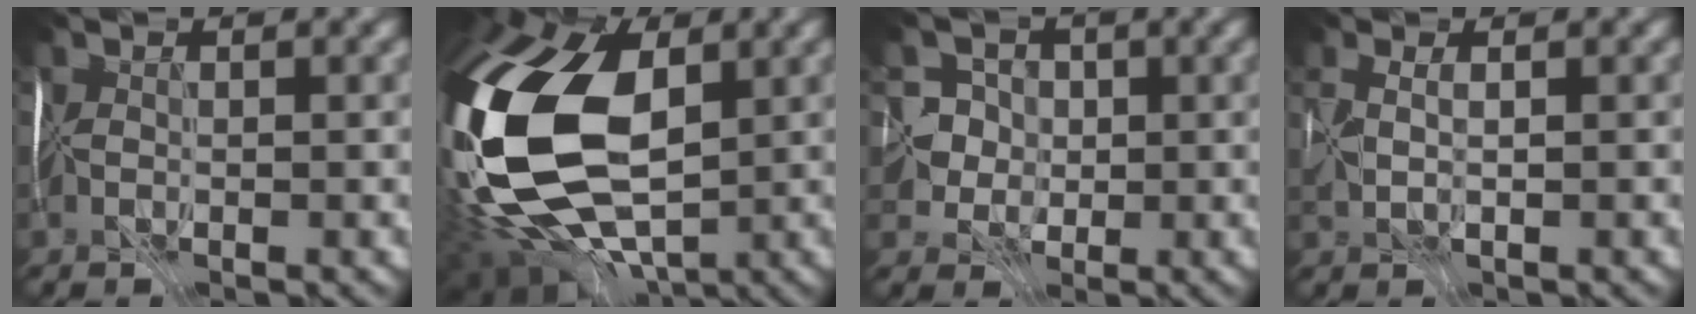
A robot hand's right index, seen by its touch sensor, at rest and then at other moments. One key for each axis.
{"total": 16.4, "fx": 0.0, "fy": 10.3, "fz": 12.8, "tx": -0.279, "ty": -0.017, "tz": 0.003}
{"total": 2.9, "fx": 0.6, "fy": 2.9, "fz": 0.2, "tx": 0.030, "ty": 0.024, "tz": -0.006}
{"total": 1.2, "fx": 1.1, "fy": 0.4, "fz": 0.4, "tx": 0.001, "ty": 0.016, "tz": 0.026}